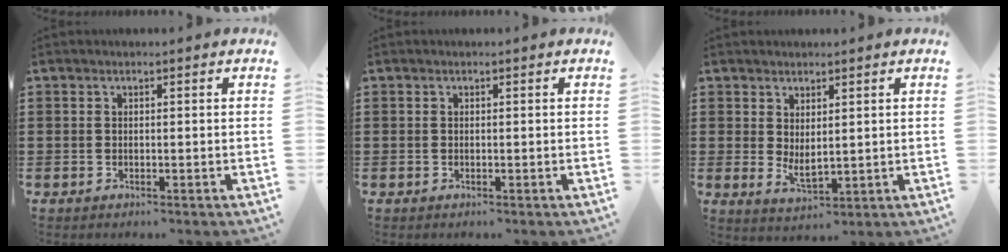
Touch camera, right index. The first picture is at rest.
{"total": 0.0}
{"total": 2.5, "force": [1.0, 1.0, 2.1], "torque": [-0.040, 0.000, 0.021]}